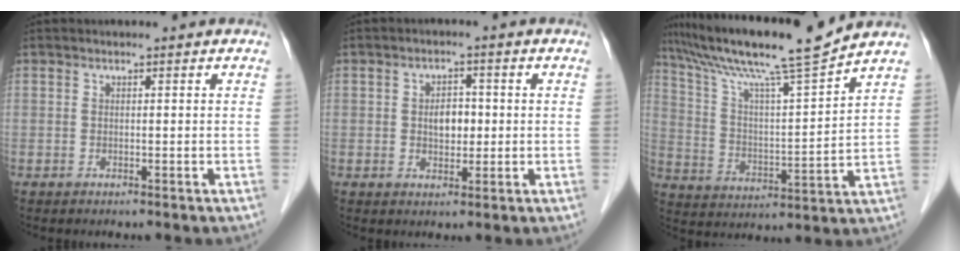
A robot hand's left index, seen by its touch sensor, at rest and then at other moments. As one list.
[{"total": 3.6, "force": [0.1, 2.3, 2.8], "torque": [-0.044, 0.008, 0.004]}, {"total": 16.0, "force": [13.6, -1.3, 8.2], "torque": [-0.151, 0.000, 0.229]}]